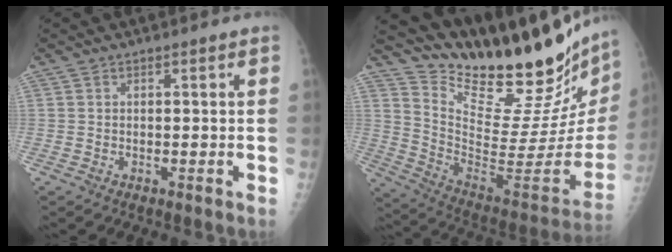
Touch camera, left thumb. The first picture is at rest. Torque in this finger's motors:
{"motor_torque": [0.35, -0.02, -0.41, -1.60, 0.02]}